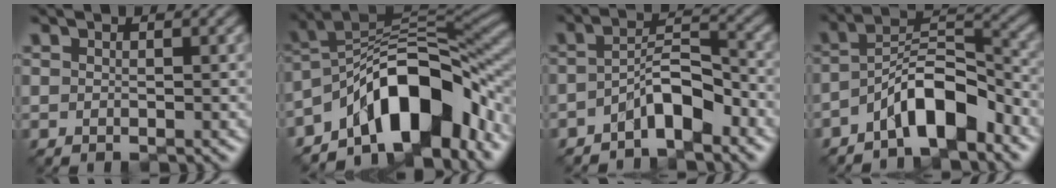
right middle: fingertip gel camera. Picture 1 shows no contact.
{"total": 11.7, "force": [-6.5, 5.2, 8.3], "torque": [-0.101, 0.018, -0.122]}
{"total": 4.4, "force": [-2.7, 1.5, 3.1], "torque": [-0.048, 0.014, -0.049]}
{"total": 6.6, "force": [-4.2, 2.3, 4.5], "torque": [-0.071, 0.012, -0.079]}